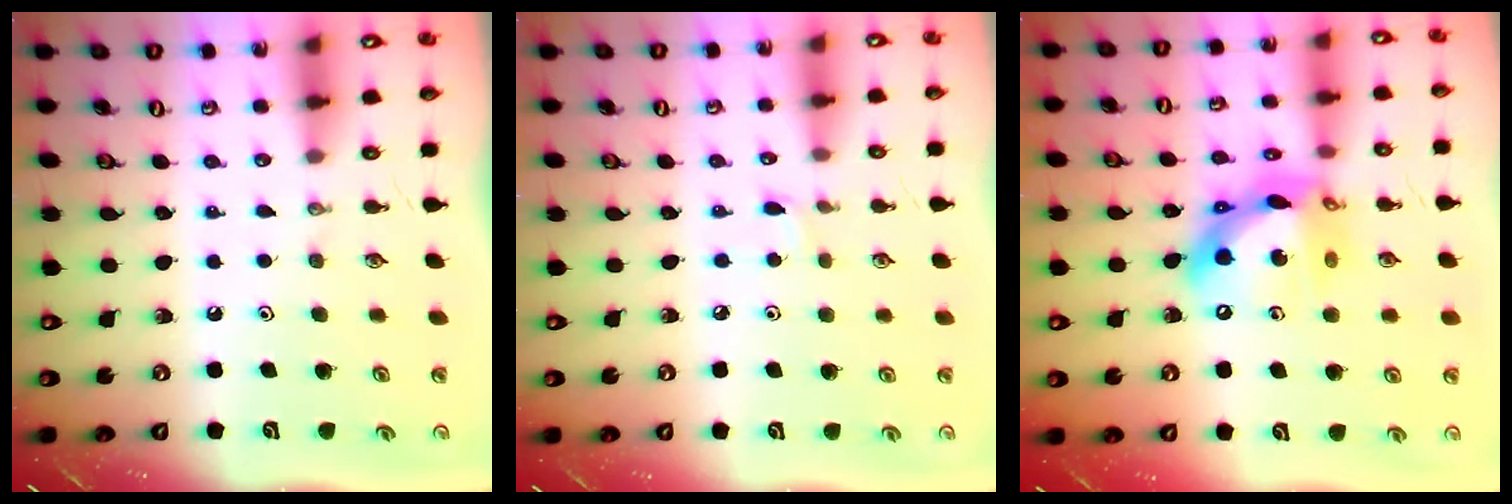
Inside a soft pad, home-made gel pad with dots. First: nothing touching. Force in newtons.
{"total": 1.9, "press": 1.9, "slide": 0.2}
{"total": 14.9, "press": 14.8, "slide": 1.6}